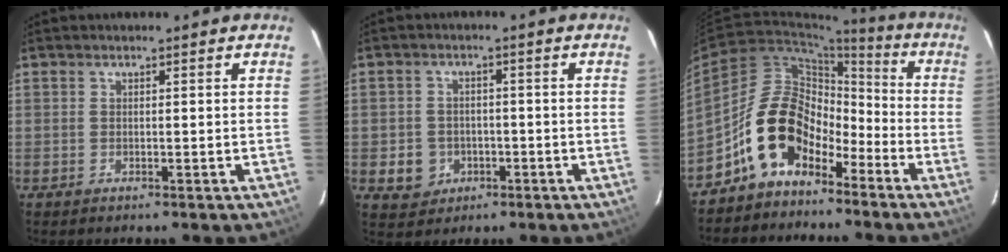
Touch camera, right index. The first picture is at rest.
{"total": 5.6, "force": [-1.7, 5.1, 1.4], "torque": [-0.044, 0.012, -0.015]}
{"total": 12.6, "force": [-7.9, 7.7, 6.1], "torque": [-0.105, 0.029, -0.136]}